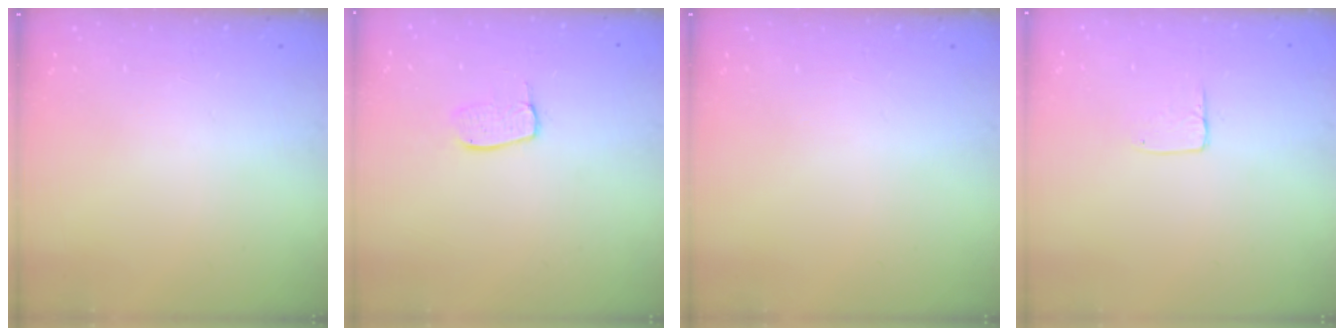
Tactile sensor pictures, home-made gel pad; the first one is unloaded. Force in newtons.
{"total": 6.9, "press": 6.9, "slide": 0.4}
{"total": 0.0}
{"total": 3.6, "press": 3.6, "slide": 0.3}